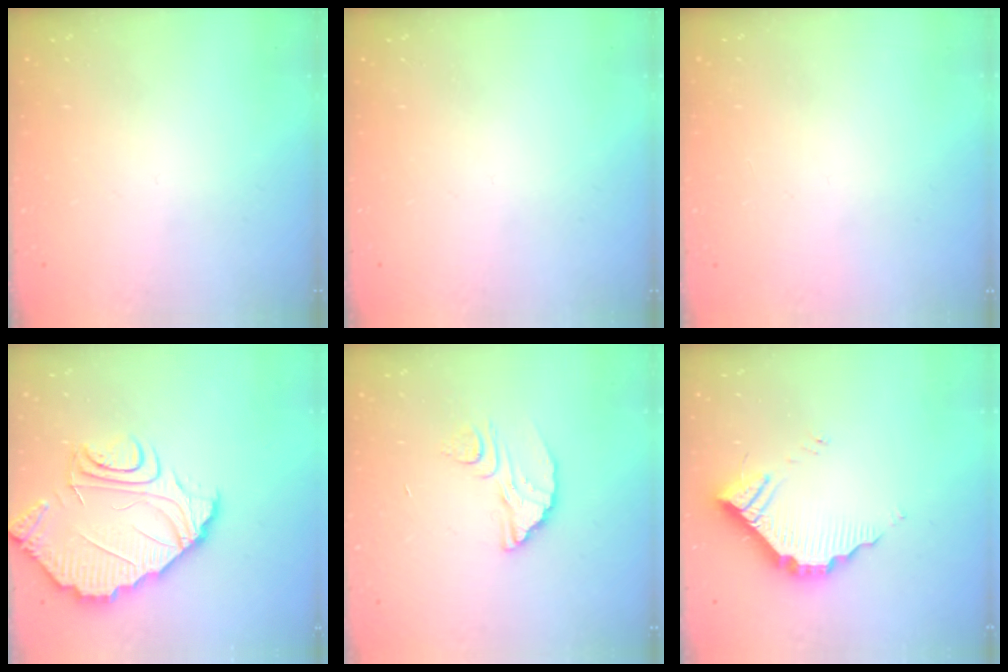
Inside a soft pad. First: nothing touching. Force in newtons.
{"total": 0.0}
{"total": 2.2, "press": 2.2, "slide": 0.1}
{"total": 10.0, "press": 9.9, "slide": 1.0}
{"total": 6.0, "press": 6.0, "slide": 0.6}
{"total": 9.6, "press": 9.6, "slide": 0.4}